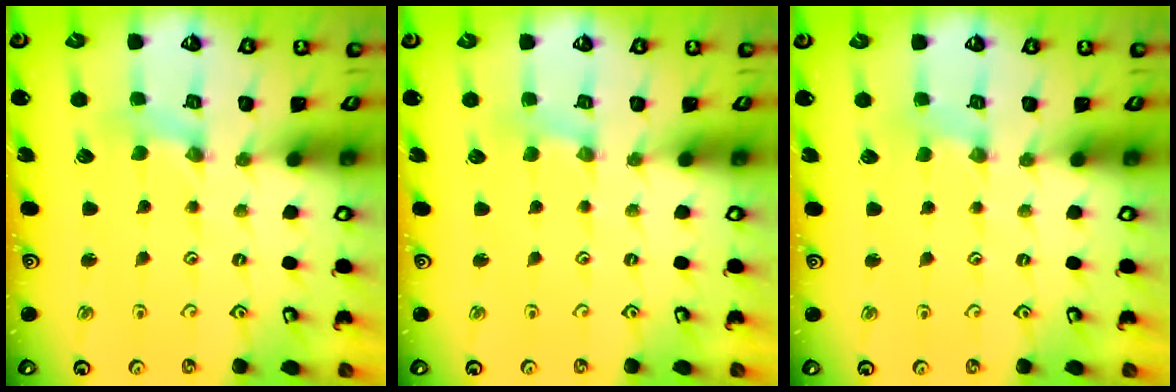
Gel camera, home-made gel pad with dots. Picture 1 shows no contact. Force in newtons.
{"total": 0.0}
{"total": 0.0}